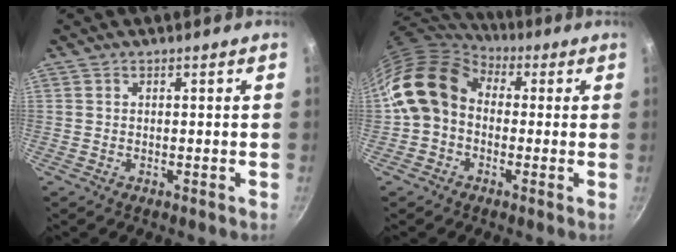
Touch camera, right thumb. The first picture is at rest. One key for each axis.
{"total": 13.3, "fx": 0.8, "fy": 10.4, "fz": 8.3, "tx": -0.130, "ty": 0.030, "tz": -0.005}